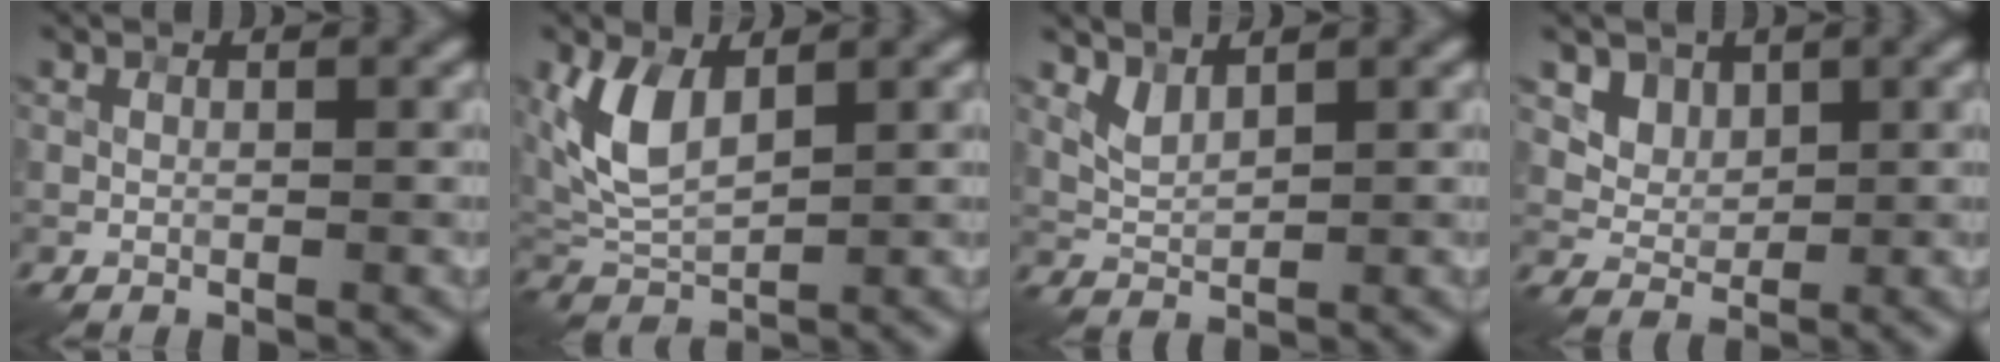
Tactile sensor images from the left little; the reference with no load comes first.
{"total": 5.3, "force": [1.9, 2.4, 4.3], "torque": [-0.111, -0.001, 0.046]}
{"total": 1.6, "force": [1.3, 0.2, 0.9], "torque": [-0.031, -0.009, 0.036]}
{"total": 3.0, "force": [1.9, 2.0, 1.2], "torque": [-0.041, -0.021, 0.067]}